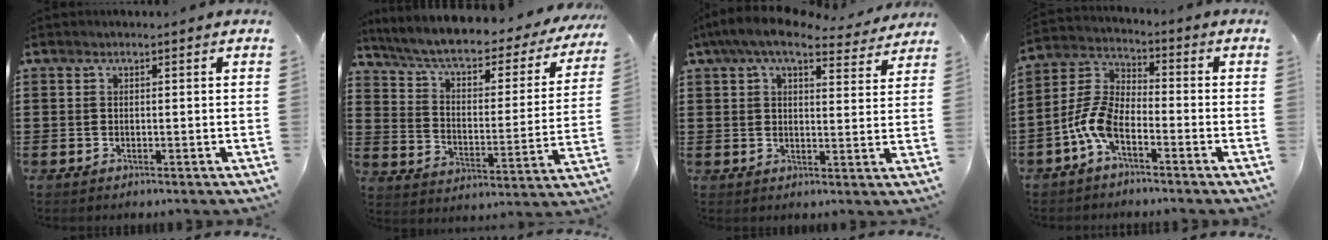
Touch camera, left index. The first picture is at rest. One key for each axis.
{"total": 5.6, "fx": 4.6, "fy": 1.2, "fz": 3.1, "tx": -0.081, "ty": -0.037, "tz": 0.071}
{"total": 7.4, "fx": 6.0, "fy": 1.5, "fz": 3.9, "tx": -0.087, "ty": -0.021, "tz": 0.107}
{"total": 7.1, "fx": -4.6, "fy": 2.8, "fz": 4.7, "tx": -0.141, "ty": -0.013, "tz": -0.101}